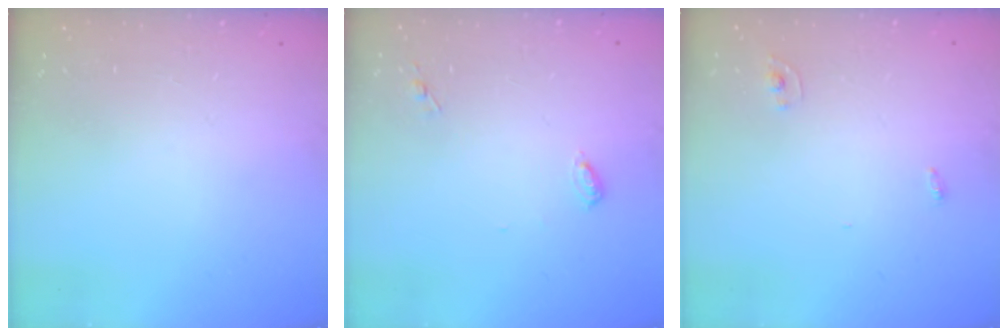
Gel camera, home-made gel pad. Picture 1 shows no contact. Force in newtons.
{"total": 4.6, "press": 4.6, "slide": 0.4}
{"total": 2.4, "press": 2.4, "slide": 0.2}